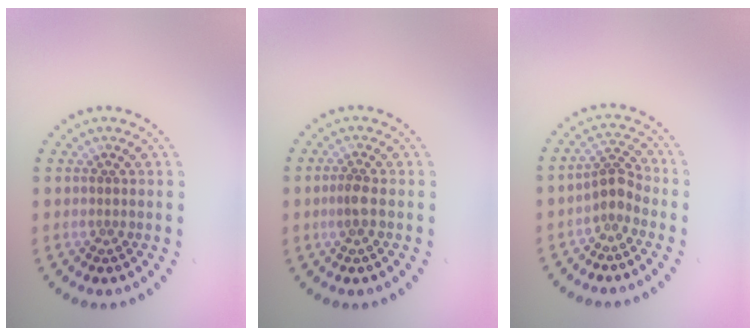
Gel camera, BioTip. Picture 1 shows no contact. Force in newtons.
{"total": 1.5, "press": 1.3, "slide": 0.6}
{"total": 2.3, "press": 1.9, "slide": 1.3}